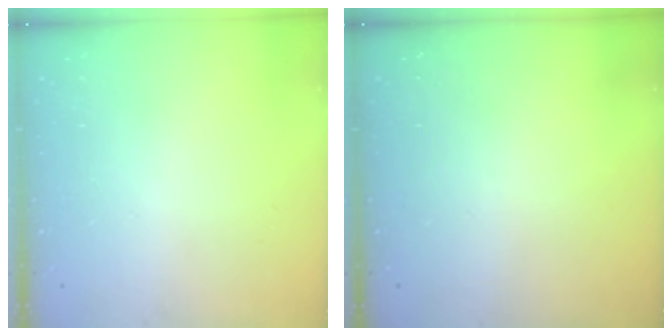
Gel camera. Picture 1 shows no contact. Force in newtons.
{"total": 0.0}